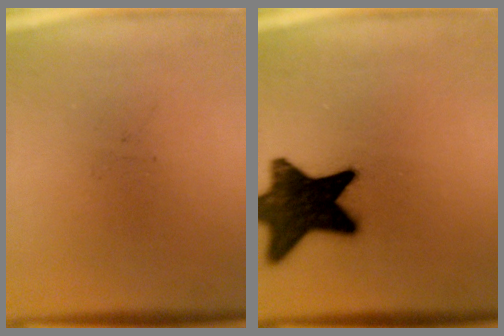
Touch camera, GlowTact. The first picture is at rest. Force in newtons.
{"total": 18.0}